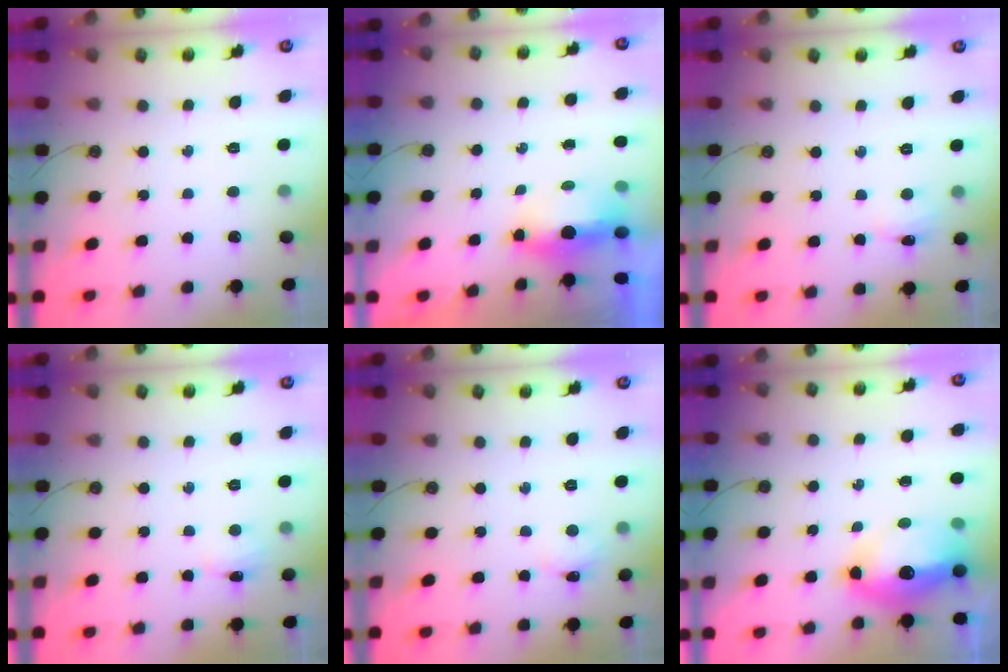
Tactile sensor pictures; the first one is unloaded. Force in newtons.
{"total": 14.5, "press": 7.0, "slide": 12.7}
{"total": 2.9, "press": 2.8, "slide": 0.6}
{"total": 2.9, "press": 2.8, "slide": 0.6}
{"total": 3.4, "press": 3.3, "slide": 0.4}
{"total": 14.8, "press": 14.7, "slide": 1.6}